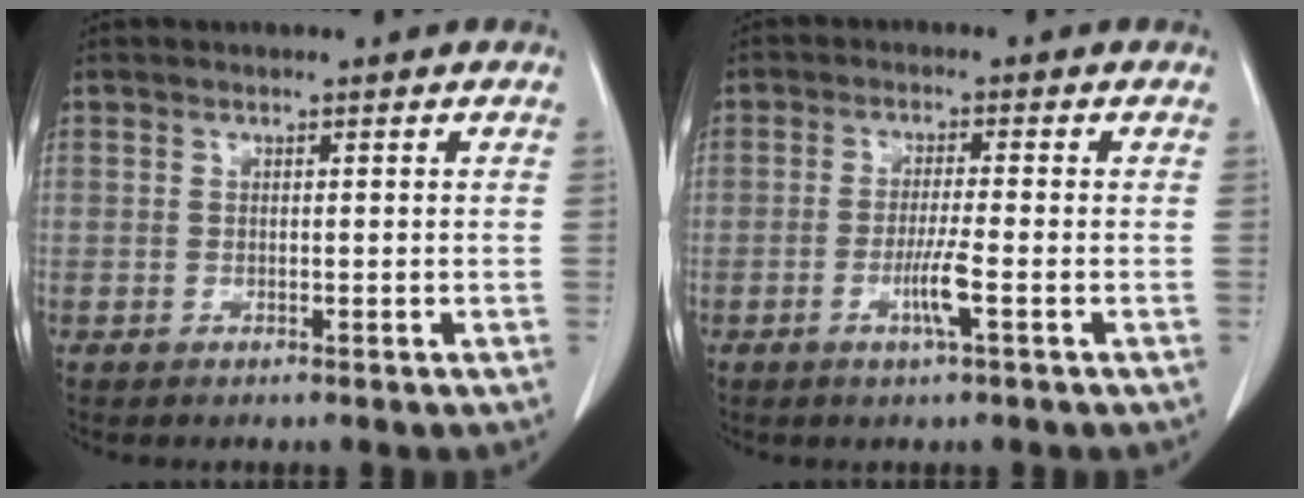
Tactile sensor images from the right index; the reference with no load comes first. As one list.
[{"total": 4.2, "force": [-1.7, -0.4, 3.8], "torque": [-0.074, -0.008, -0.034]}]